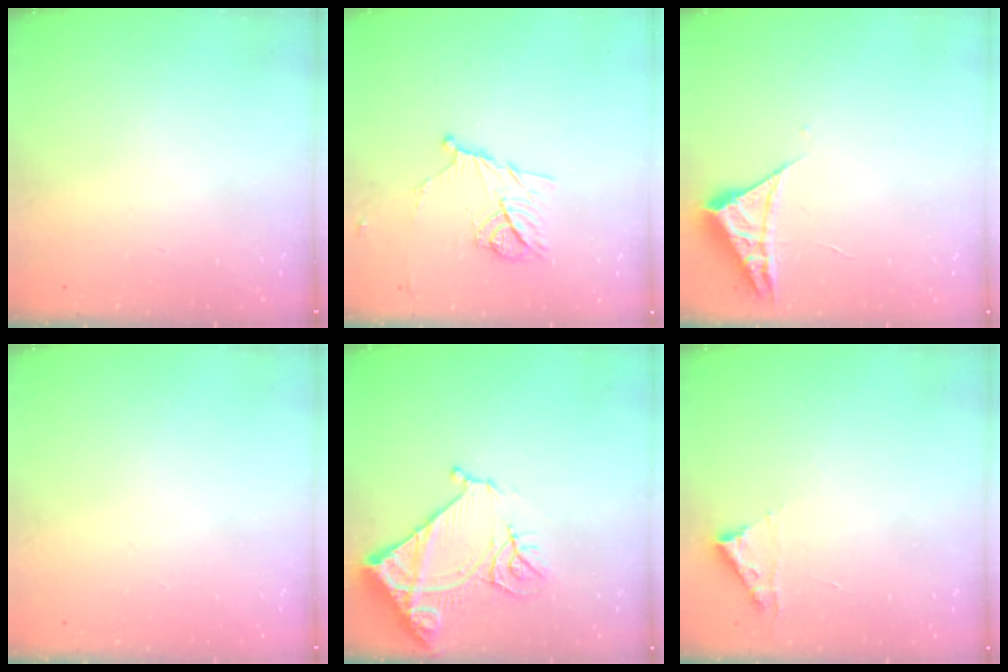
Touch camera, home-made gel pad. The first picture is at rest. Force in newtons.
{"total": 11.4, "press": 11.3, "slide": 0.7}
{"total": 4.2, "press": 4.2, "slide": 0.5}
{"total": 0.0}
{"total": 14.4, "press": 14.3, "slide": 1.7}
{"total": 2.8, "press": 2.8, "slide": 0.3}